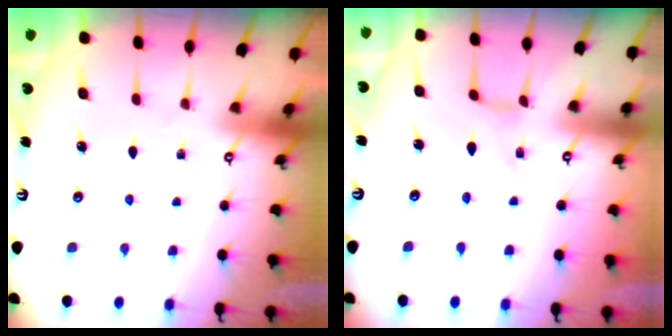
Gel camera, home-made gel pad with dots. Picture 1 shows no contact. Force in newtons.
{"total": 1.6, "press": 1.6, "slide": 0.1}